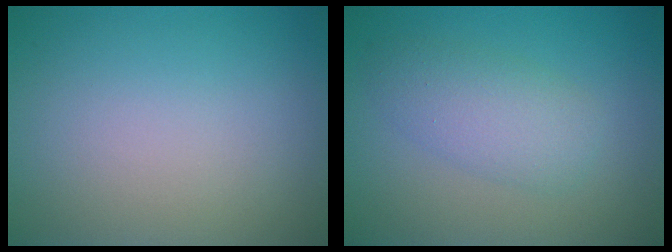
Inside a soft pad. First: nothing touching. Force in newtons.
{"total": 3.7, "press": 3.7, "slide": 0.2}